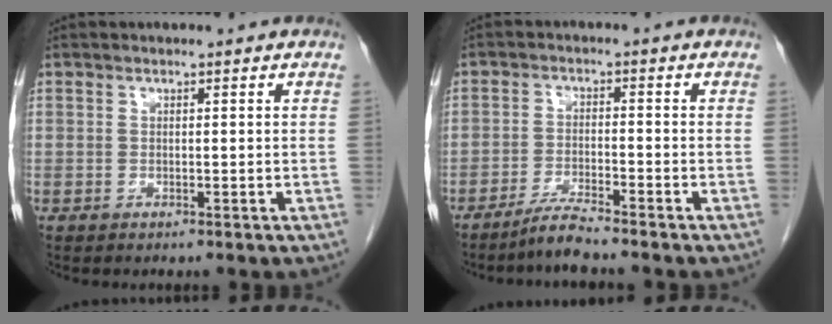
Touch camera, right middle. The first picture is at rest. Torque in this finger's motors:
{"motor_torque": [0.41, -0.58, 0.02, 0.04]}